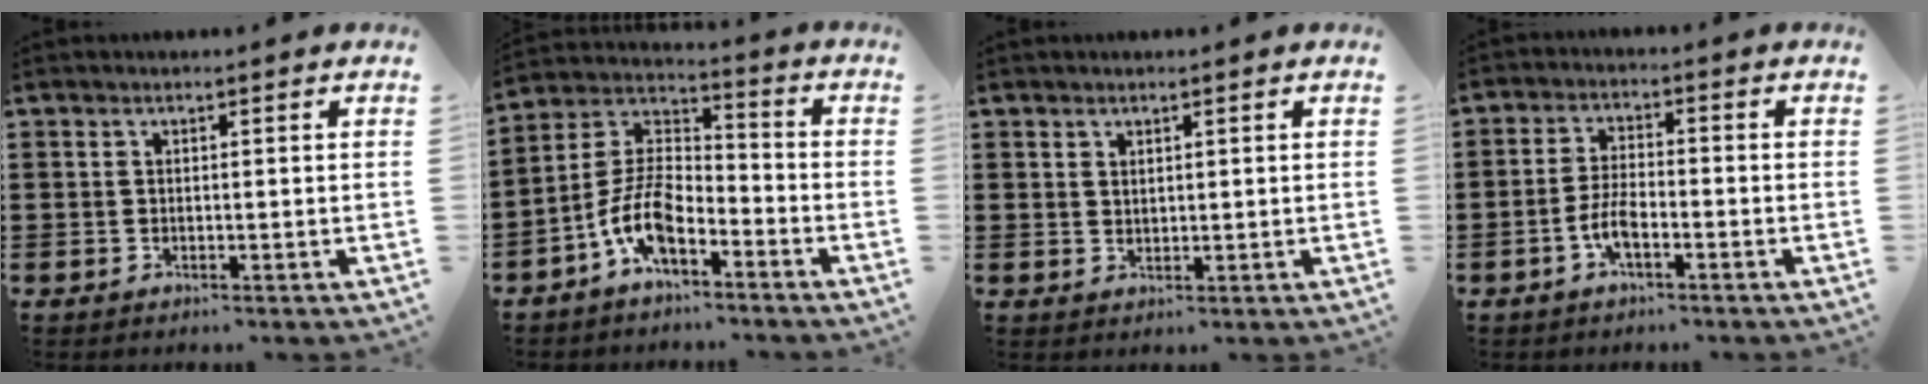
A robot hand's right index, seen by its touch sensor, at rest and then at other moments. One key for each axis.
{"total": 9.1, "fx": -5.1, "fy": 3.9, "fz": 6.5, "tx": -0.160, "ty": -0.007, "tz": -0.103}
{"total": 1.2, "fx": 1.1, "fy": 0.6, "fz": 0.2, "tx": -0.006, "ty": 0.002, "tz": 0.021}
{"total": 4.6, "fx": -2.3, "fy": 1.5, "fz": 3.7, "tx": -0.093, "ty": -0.005, "tz": -0.049}